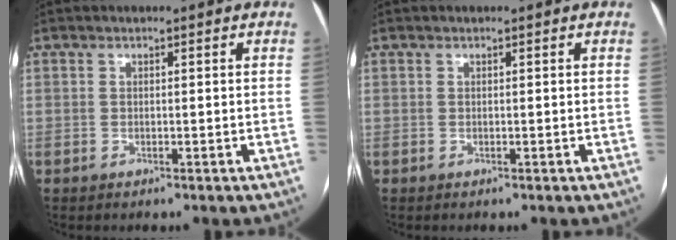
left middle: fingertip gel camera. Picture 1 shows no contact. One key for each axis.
{"total": 0.0}